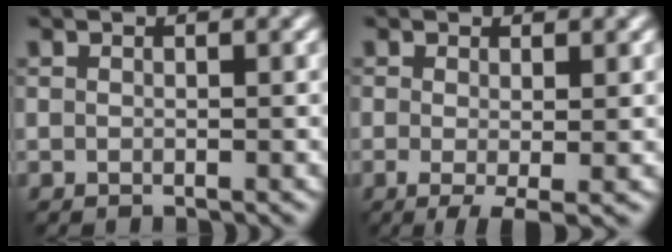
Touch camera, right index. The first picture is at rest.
{"total": 2.4, "force": [-0.5, 0.3, 2.3], "torque": [-0.044, -0.011, -0.008]}